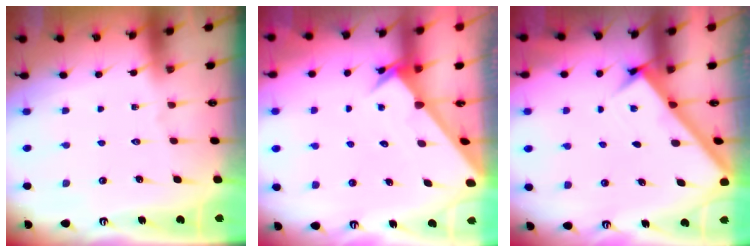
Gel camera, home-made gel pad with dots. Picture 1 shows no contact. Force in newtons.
{"total": 2.9, "press": 2.9, "slide": 0.1}
{"total": 2.5, "press": 2.5, "slide": 0.3}